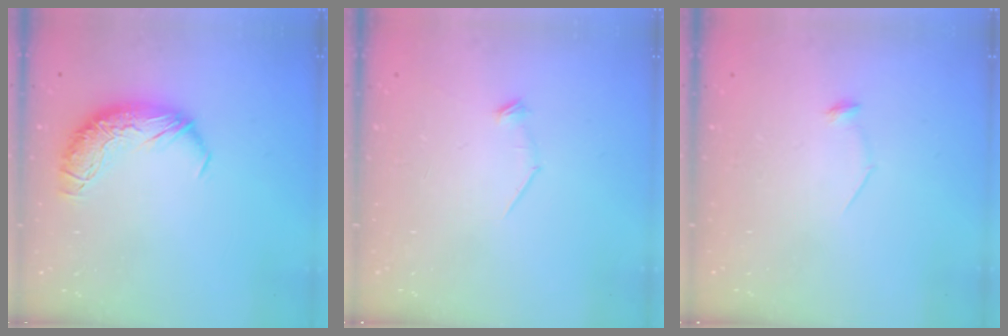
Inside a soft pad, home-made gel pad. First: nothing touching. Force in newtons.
{"total": 7.5, "press": 7.5, "slide": 0.7}
{"total": 8.4, "press": 8.3, "slide": 0.9}